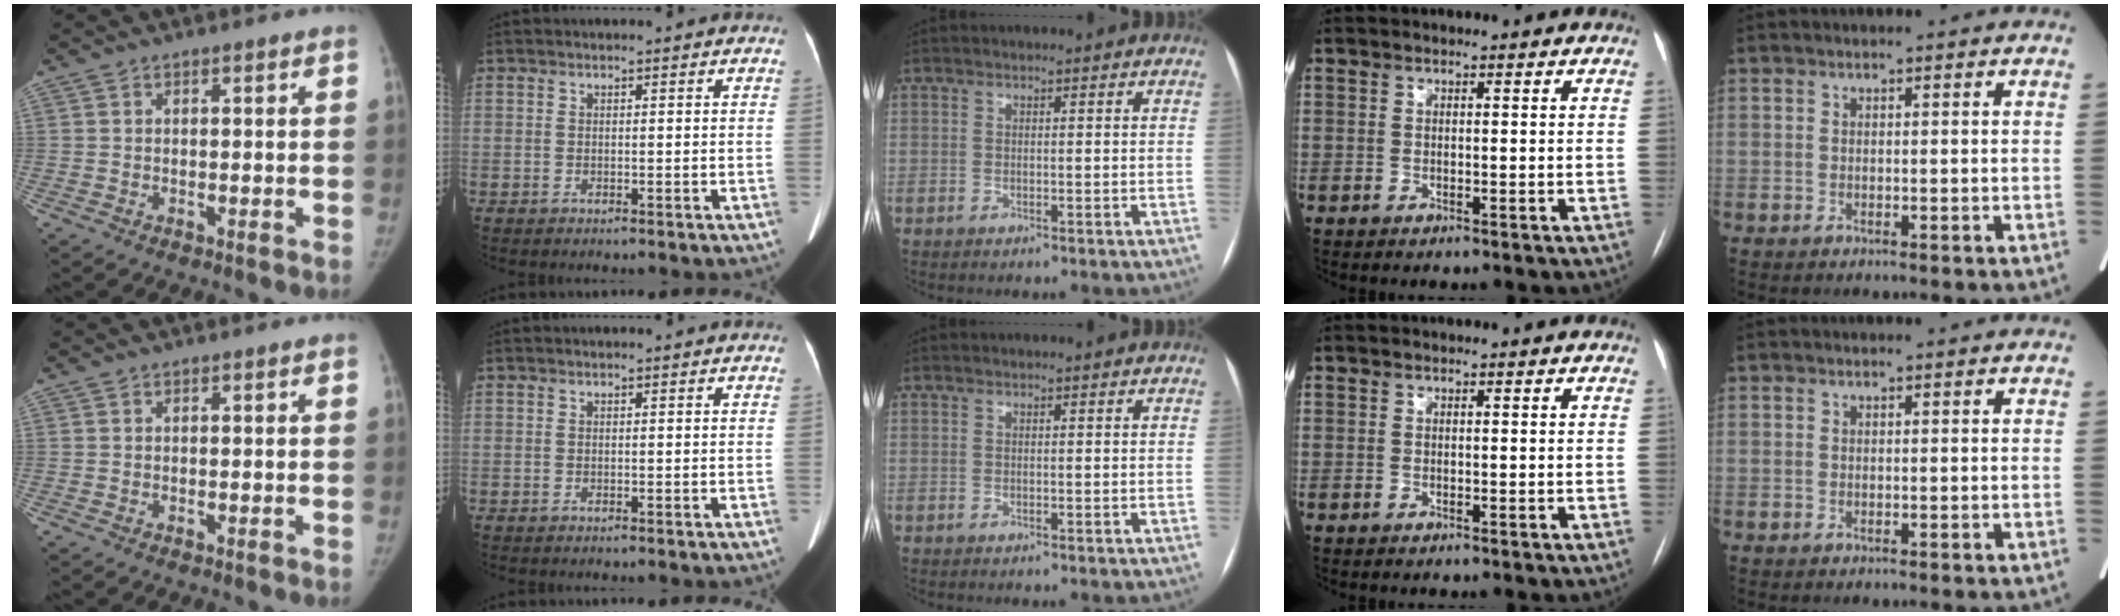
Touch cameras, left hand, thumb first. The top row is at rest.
{}